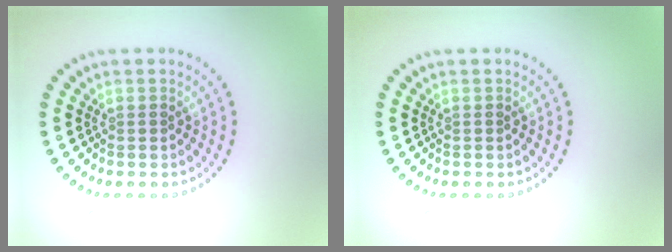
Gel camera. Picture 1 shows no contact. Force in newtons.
{"total": 0.0}